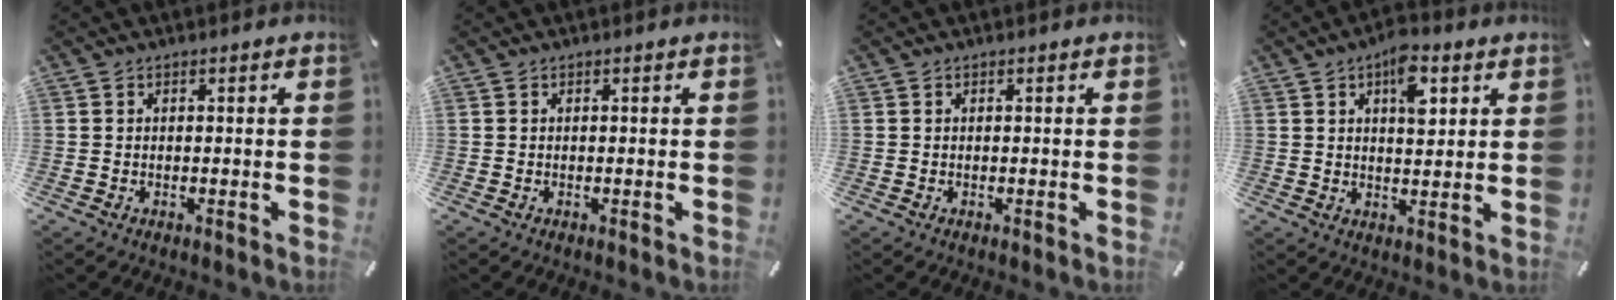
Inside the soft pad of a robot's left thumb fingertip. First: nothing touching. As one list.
[{"total": 0.0}, {"total": 0.0}, {"total": 8.4, "force": [3.3, 4.4, 6.3], "torque": [-0.081, -0.008, 0.052]}]